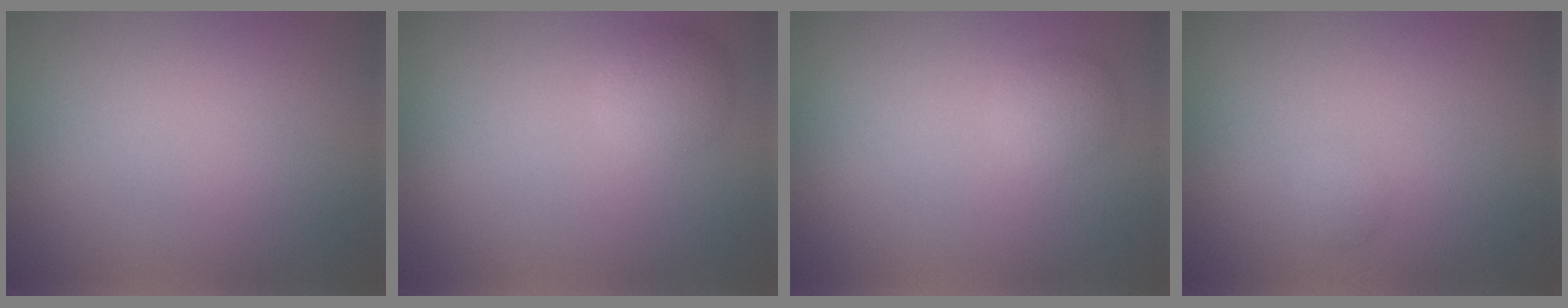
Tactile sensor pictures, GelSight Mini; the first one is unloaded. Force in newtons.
{"total": 2.1, "press": 2.1, "slide": 0.0}
{"total": 1.5, "press": 1.5, "slide": 0.0}
{"total": 0.8, "press": 0.8, "slide": 0.0}